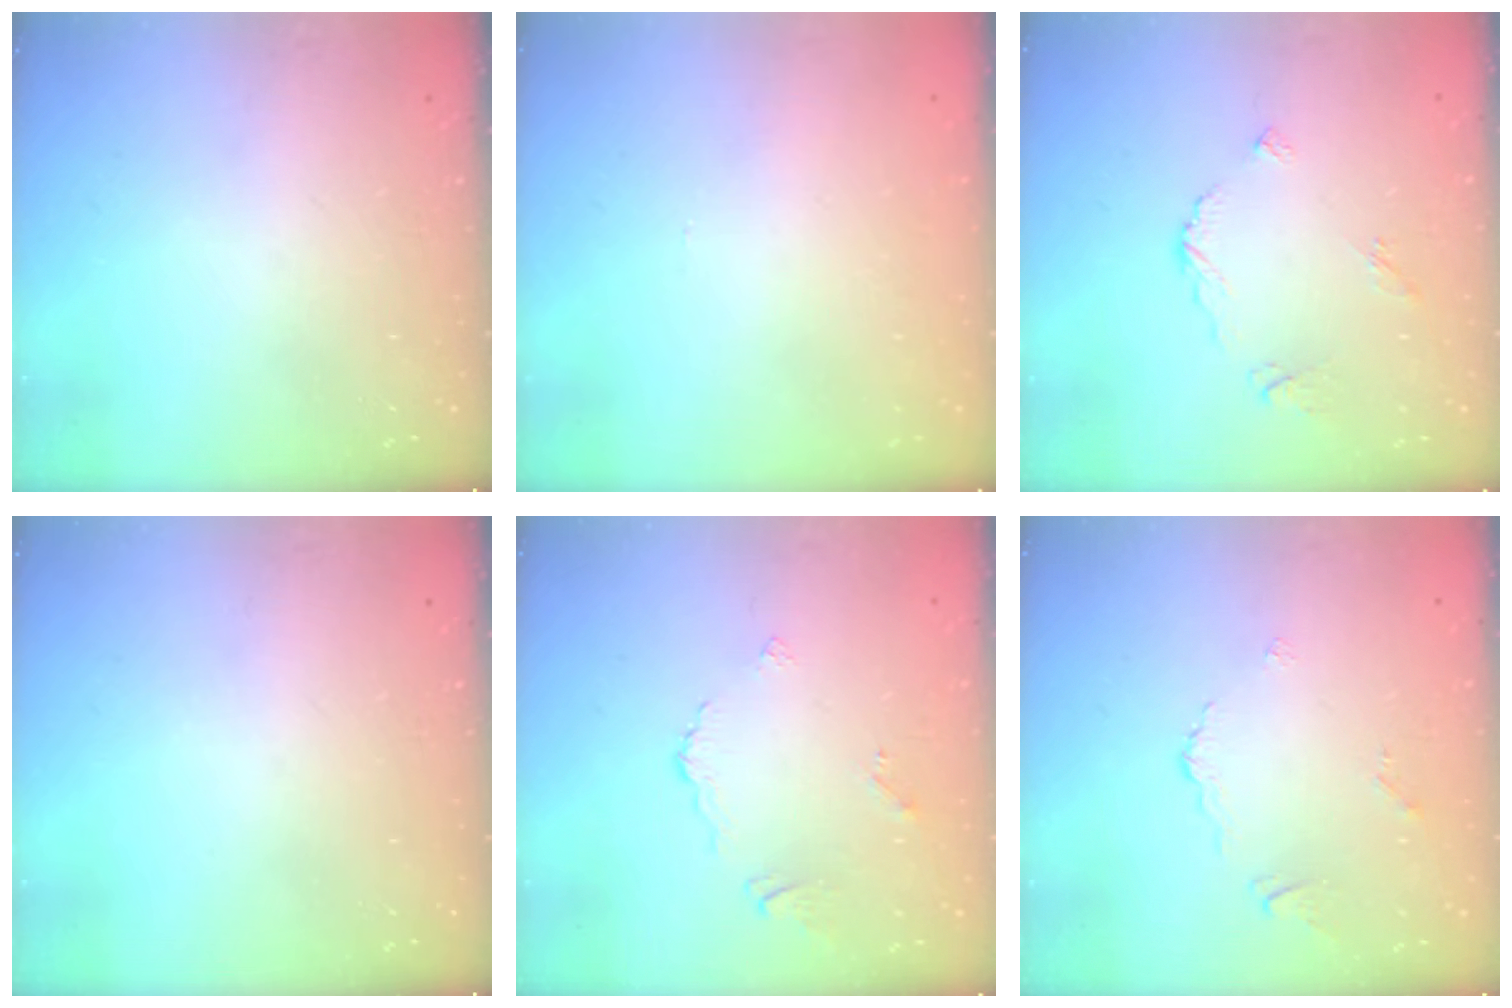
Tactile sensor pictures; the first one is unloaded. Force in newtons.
{"total": 0.5, "press": 0.5, "slide": 0.2}
{"total": 5.2, "press": 5.2, "slide": 0.0}
{"total": 0.0}
{"total": 3.0, "press": 2.9, "slide": 0.6}
{"total": 3.1, "press": 3.0, "slide": 0.6}